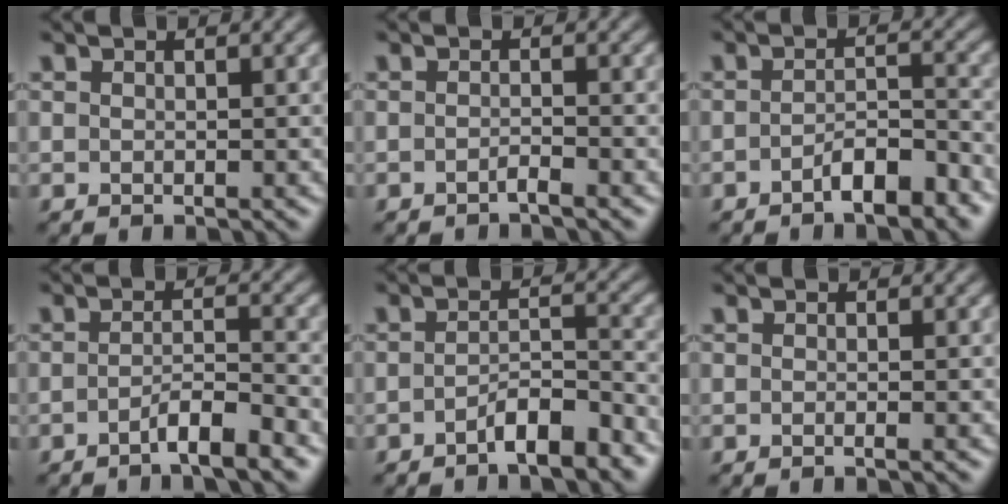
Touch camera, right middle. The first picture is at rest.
{"total": 1.0, "force": [-0.7, 0.1, 0.6], "torque": [-0.011, 0.003, -0.017]}
{"total": 3.9, "force": [-2.4, 1.1, 2.9], "torque": [-0.048, 0.006, -0.041]}
{"total": 3.4, "force": [-2.1, 0.5, 2.6], "torque": [-0.038, 0.007, -0.046]}
{"total": 4.1, "force": [-2.8, 1.0, 2.8], "torque": [-0.048, 0.006, -0.050]}
{"total": 0.9, "force": [-0.3, 0.3, 0.8], "torque": [-0.010, -0.008, -0.009]}